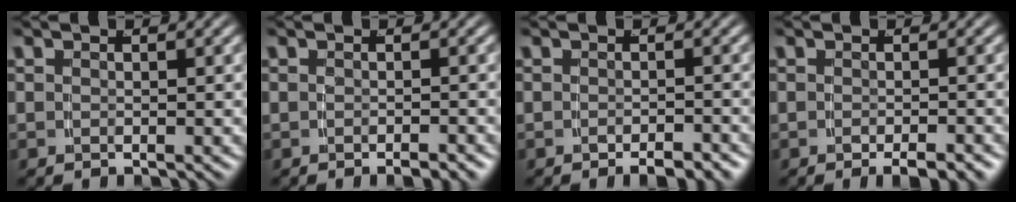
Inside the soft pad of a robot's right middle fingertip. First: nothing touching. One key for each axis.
{"total": 1.2, "fx": -1.1, "fy": -0.2, "fz": 0.5, "tx": -0.009, "ty": 0.001, "tz": -0.017}
{"total": 2.0, "fx": -1.8, "fy": 0.1, "fz": 0.9, "tx": -0.011, "ty": 0.000, "tz": -0.027}
{"total": 2.2, "fx": -1.8, "fy": 0.0, "fz": 1.3, "tx": -0.018, "ty": -0.001, "tz": -0.026}